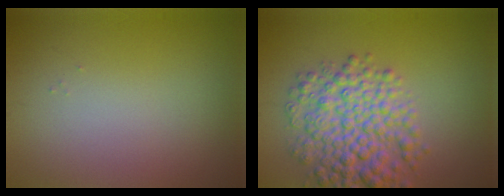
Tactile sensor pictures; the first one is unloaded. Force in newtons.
{"total": 6.8, "press": 6.8, "slide": 0.1}